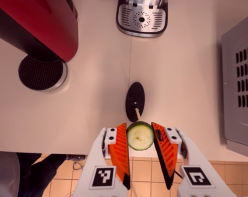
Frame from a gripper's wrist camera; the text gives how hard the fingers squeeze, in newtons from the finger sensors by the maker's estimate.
{"total": 8.3, "left": 8.2, "right": 8.4}